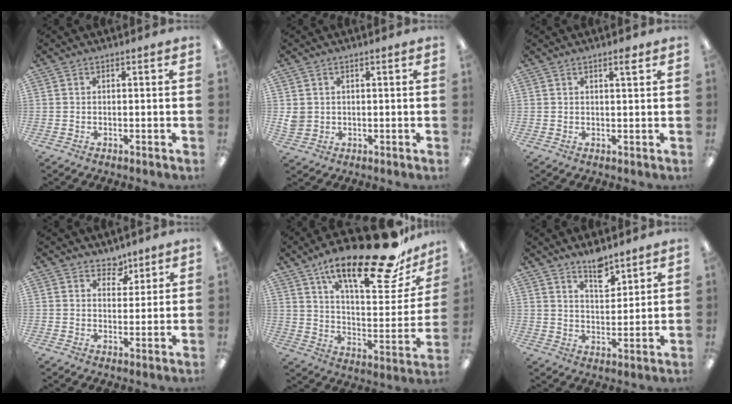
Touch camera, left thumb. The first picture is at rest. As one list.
[{"total": 2.9, "force": [0.7, 2.7, 0.7], "torque": [-0.017, 0.006, 0.014]}, {"total": 2.3, "force": [1.6, 0.3, 1.6], "torque": [-0.019, -0.004, 0.023]}, {"total": 4.6, "force": [3.6, 2.8, 0.8], "torque": [0.004, -0.022, 0.061]}, {"total": 25.6, "force": [18.3, 6.8, 16.5], "torque": [-0.247, -0.118, 0.293]}, {"total": 7.5, "force": [5.9, 3.1, 3.3], "torque": [-0.041, -0.037, 0.102]}]